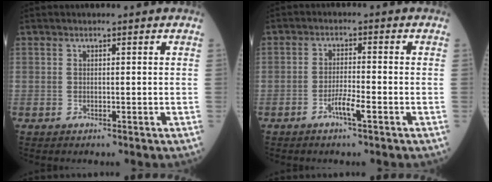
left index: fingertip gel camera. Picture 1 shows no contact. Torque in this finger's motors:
{"motor_torque": [0.02, 0.08, 0.05, 0.01]}